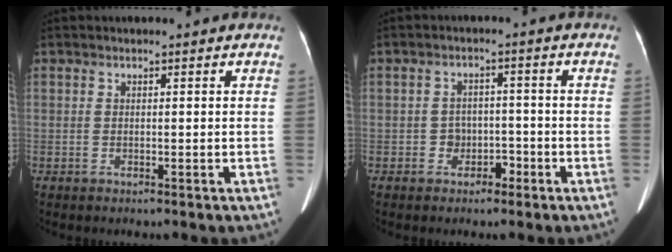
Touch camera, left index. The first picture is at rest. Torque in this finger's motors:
{"motor_torque": [-0.04, 0.06, 0.03, -0.01]}